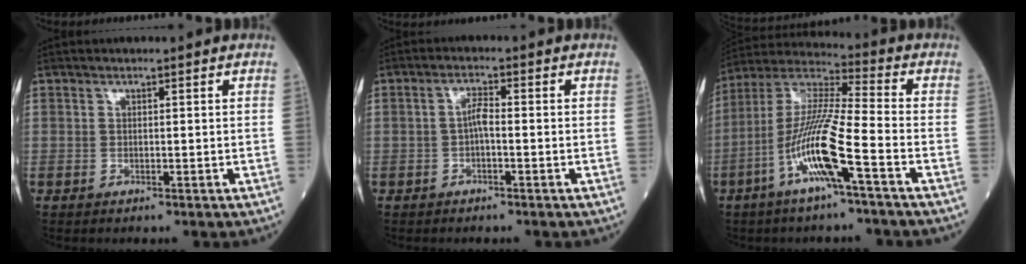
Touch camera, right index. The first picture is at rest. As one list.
[{"total": 2.3, "force": [-0.5, 0.5, 2.2], "torque": [-0.038, 0.004, -0.010]}, {"total": 12.9, "force": [-5.0, 0.3, 11.9], "torque": [-0.244, 0.001, -0.103]}]